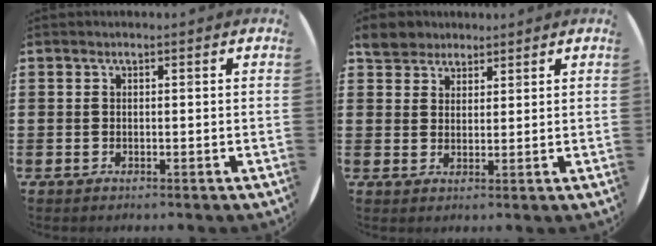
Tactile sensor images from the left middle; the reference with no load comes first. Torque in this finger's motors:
{"motor_torque": [0.41, -0.39, 0.03, 0.03]}